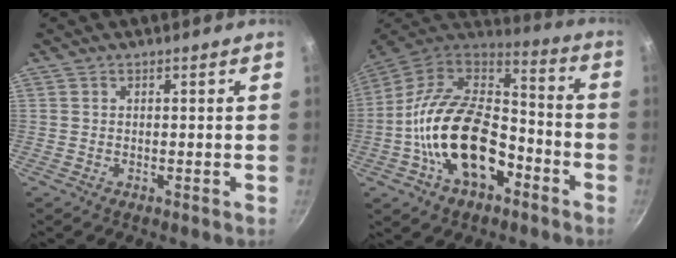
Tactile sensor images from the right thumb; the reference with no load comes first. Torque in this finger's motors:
{"motor_torque": [0.42, 1.15, 2.35, -0.42, 0.70]}